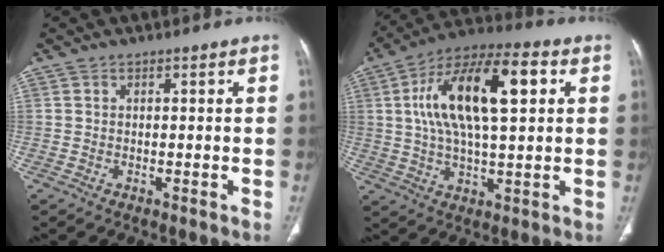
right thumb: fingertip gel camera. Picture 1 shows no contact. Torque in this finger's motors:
{"motor_torque": [0.98, 1.55, 0.74, 0.17, 0.34]}